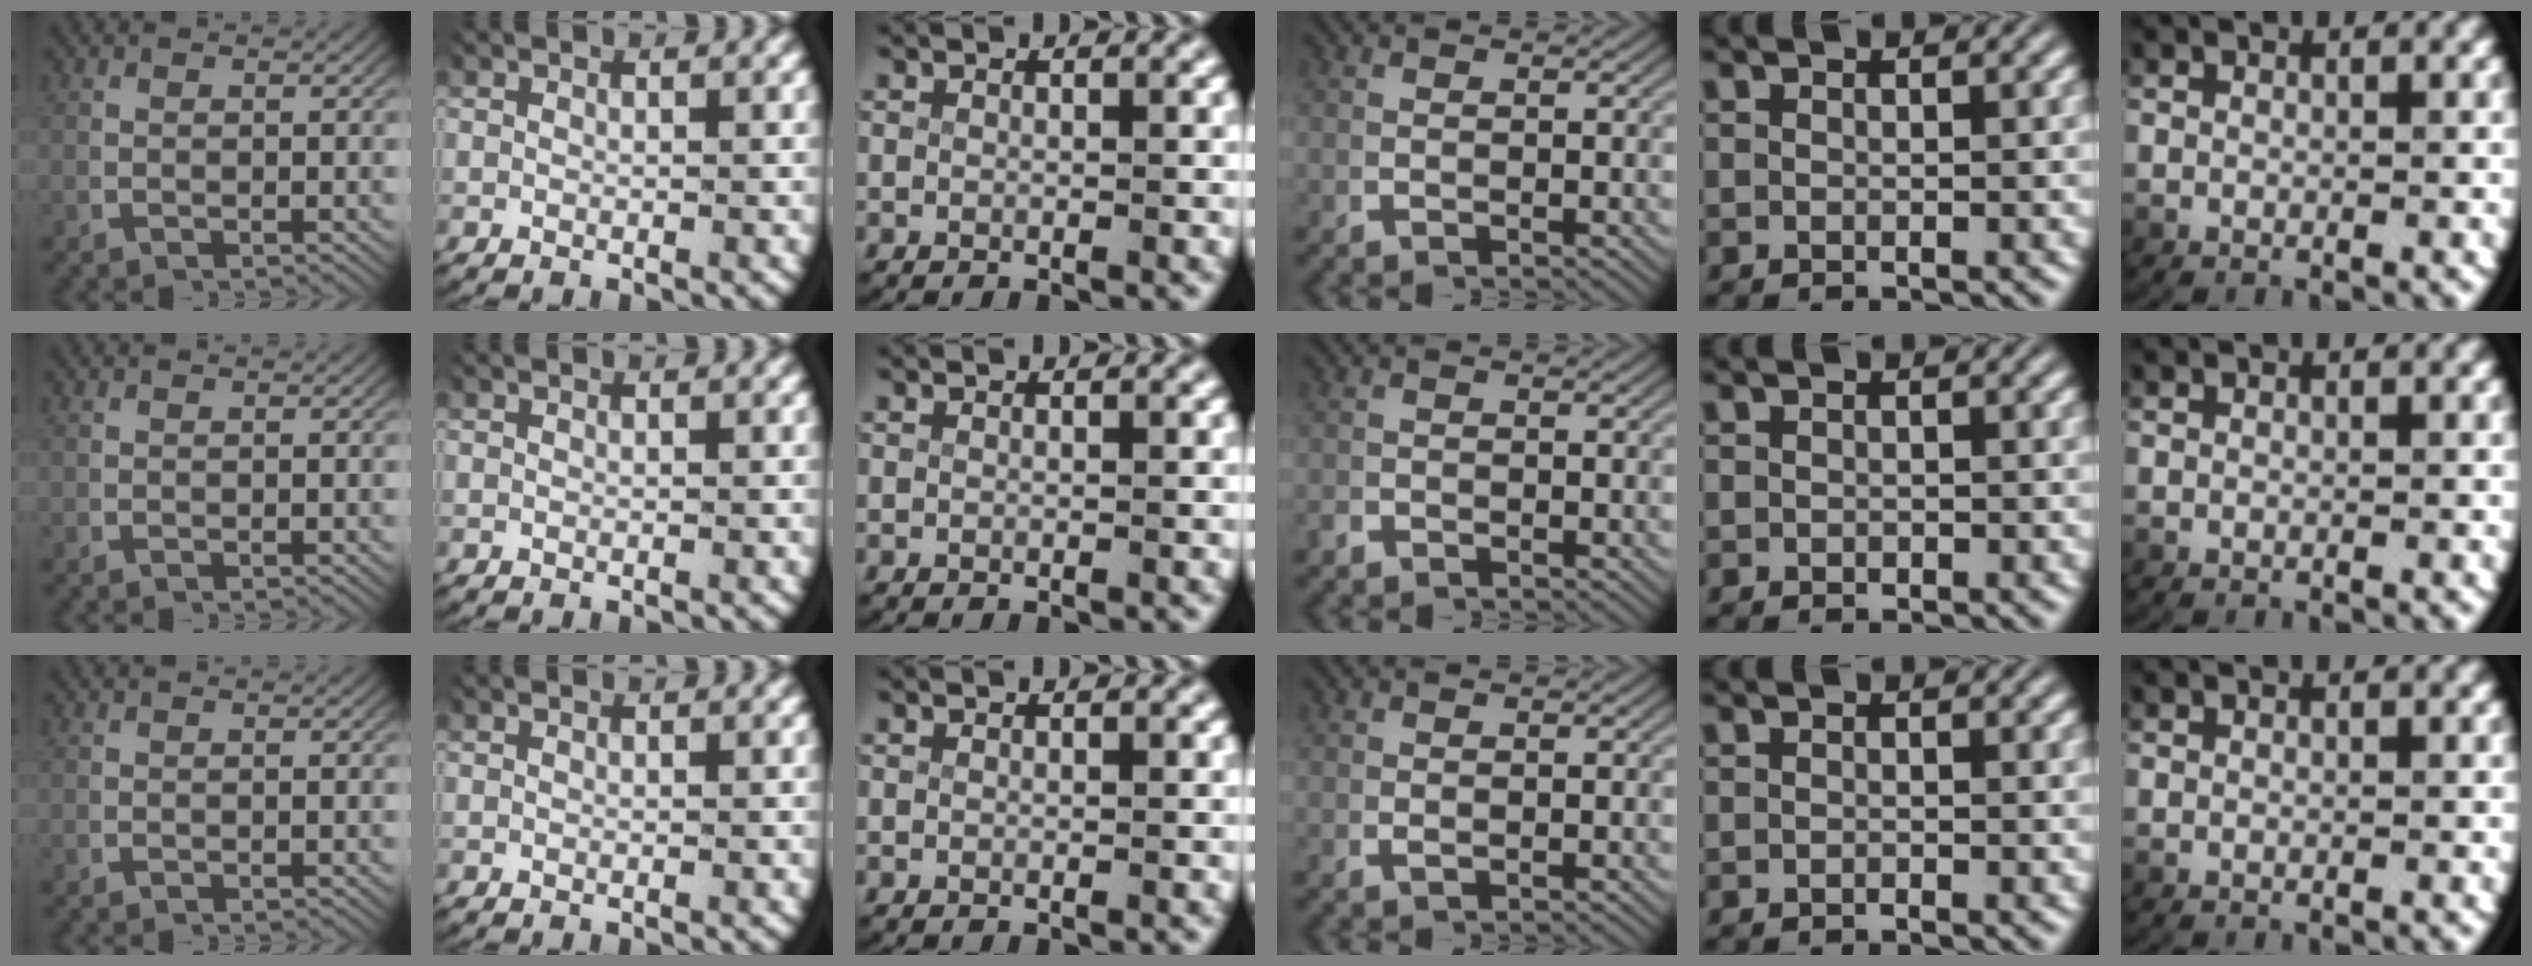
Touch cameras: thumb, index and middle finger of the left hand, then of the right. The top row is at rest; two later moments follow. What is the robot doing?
{"motion": "lift_and_place", "object": "paper"}